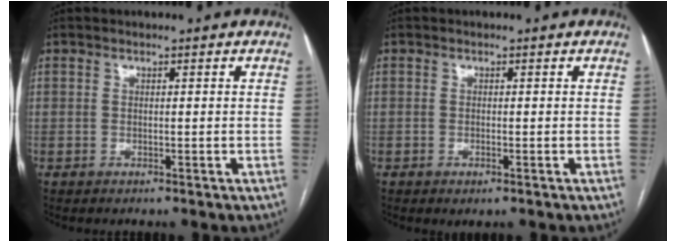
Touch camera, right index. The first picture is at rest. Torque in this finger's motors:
{"motor_torque": [0.53, -0.22, 0.02, 0.01]}